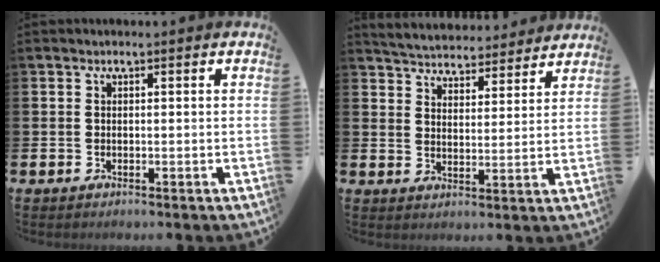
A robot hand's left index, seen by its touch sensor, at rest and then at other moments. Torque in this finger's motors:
{"motor_torque": [0.41, -0.68, 0.34, 0.10]}